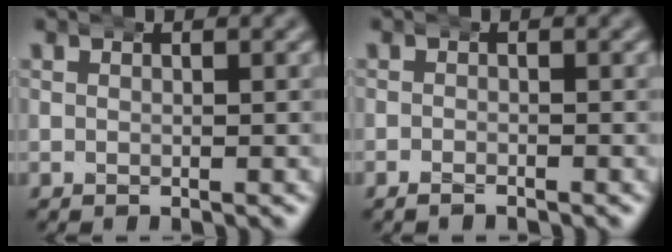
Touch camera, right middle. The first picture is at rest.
{"total": 1.2, "force": [-1.2, 0.3, 0.2], "torque": [-0.011, -0.006, -0.020]}